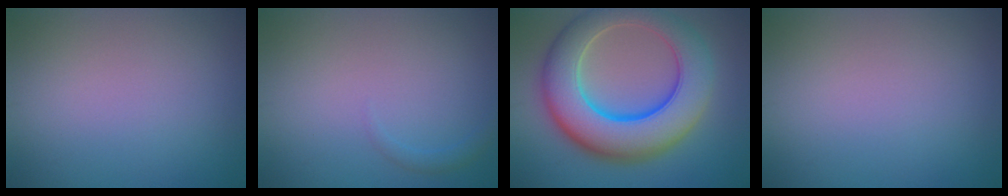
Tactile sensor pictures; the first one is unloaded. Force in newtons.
{"total": 0.9, "press": 0.9, "slide": 0.1}
{"total": 11.4, "press": 11.4, "slide": 0.6}
{"total": 0.0}